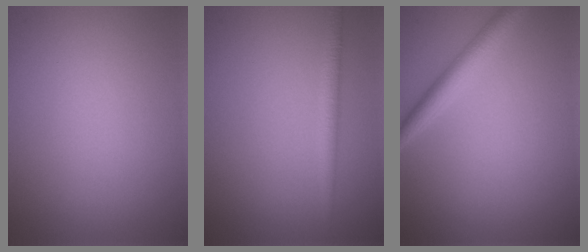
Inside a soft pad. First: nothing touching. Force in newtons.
{"total": 1.7, "press": 1.7, "slide": 0.1}
{"total": 2.6, "press": 2.6, "slide": 0.0}